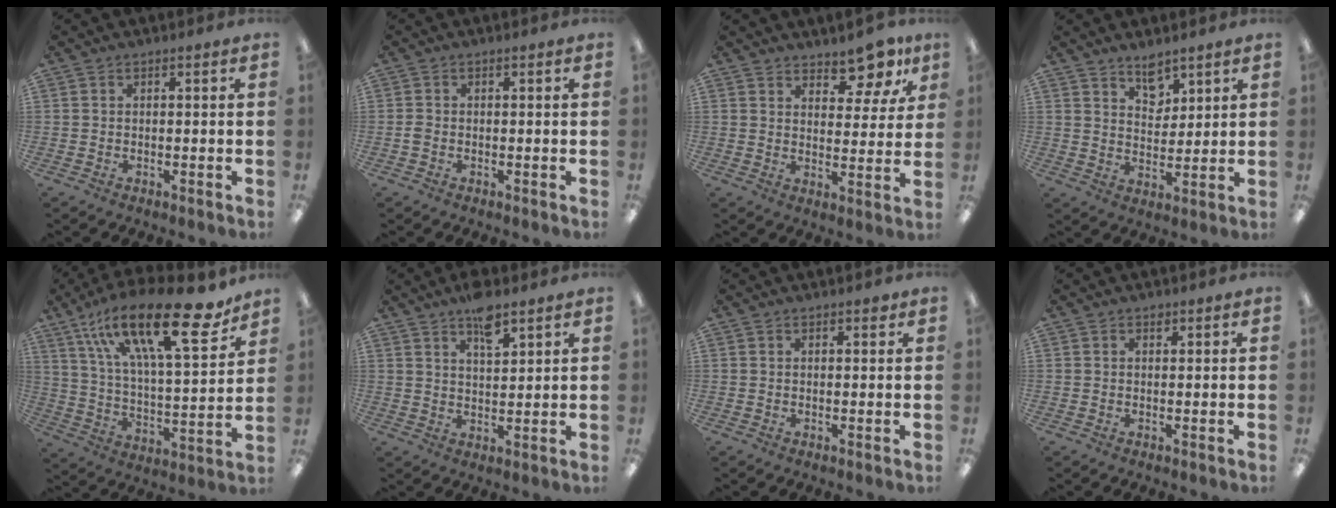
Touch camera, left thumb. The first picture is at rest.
{"total": 1.2, "force": [-0.3, 0.8, 0.8], "torque": [-0.016, 0.002, -0.006]}
{"total": 9.3, "force": [7.8, 3.8, 3.3], "torque": [-0.025, -0.062, 0.138]}
{"total": 6.2, "force": [5.1, 3.1, 1.8], "torque": [-0.011, -0.033, 0.090]}
{"total": 26.9, "force": [16.7, 8.3, 19.4], "torque": [-0.315, -0.092, 0.276]}
{"total": 6.7, "force": [5.0, 2.1, 4.0], "torque": [-0.059, -0.027, 0.083]}
{"total": 1.2, "force": [1.0, 0.4, 0.6], "torque": [-0.005, -0.005, 0.016]}
{"total": 0.9, "force": [0.7, 0.5, 0.4], "torque": [-0.001, -0.003, 0.011]}